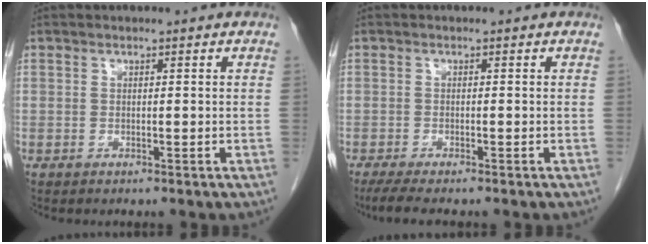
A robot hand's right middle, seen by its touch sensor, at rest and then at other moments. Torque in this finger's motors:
{"motor_torque": [0.27, -0.13, -0.02, 0.02]}